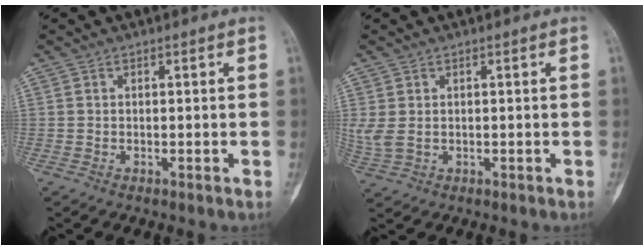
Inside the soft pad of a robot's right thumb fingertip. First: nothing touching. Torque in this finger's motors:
{"motor_torque": [-0.12, 0.20, 0.54, 0.54, 0.11]}